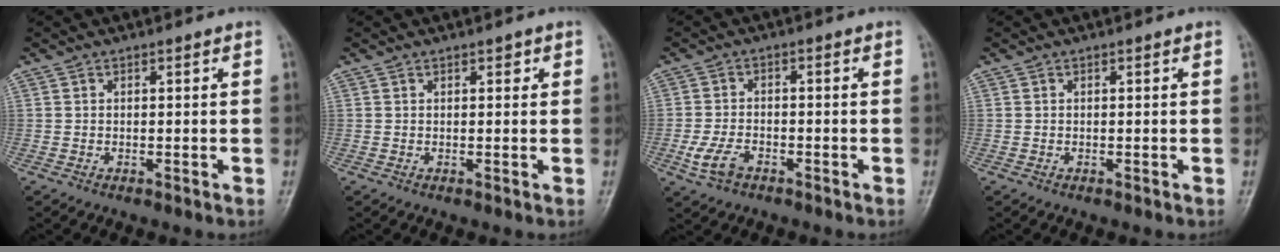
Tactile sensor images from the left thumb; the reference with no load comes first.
{"total": 1.1, "force": [0.6, 0.6, 0.7], "torque": [0.001, 0.000, 0.005]}
{"total": 4.9, "force": [-2.5, 2.9, 3.1], "torque": [-0.067, 0.010, -0.047]}
{"total": 0.0}